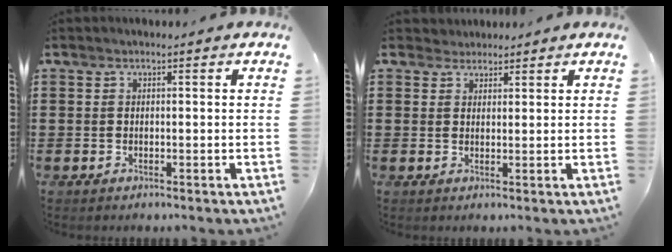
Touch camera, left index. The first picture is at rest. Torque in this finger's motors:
{"motor_torque": [0.21, -0.23, 0.01, -0.01]}